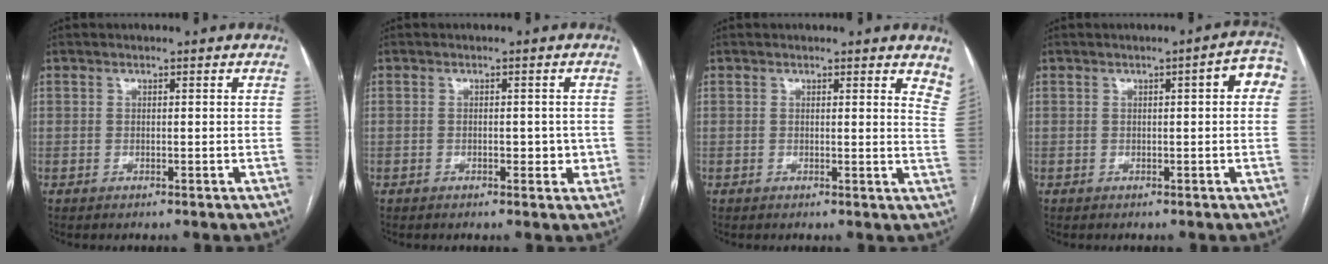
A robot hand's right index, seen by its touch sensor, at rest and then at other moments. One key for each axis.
{"total": 2.6, "fx": -0.4, "fy": 1.5, "fz": 2.1, "tx": -0.022, "ty": 0.004, "tz": -0.003}
{"total": 7.1, "fx": 6.4, "fy": 1.7, "fz": 2.5, "tx": -0.005, "ty": -0.028, "tz": 0.042}
{"total": 4.8, "fx": 1.0, "fy": 1.0, "fz": 4.5, "tx": -0.047, "ty": 0.016, "tz": 0.006}